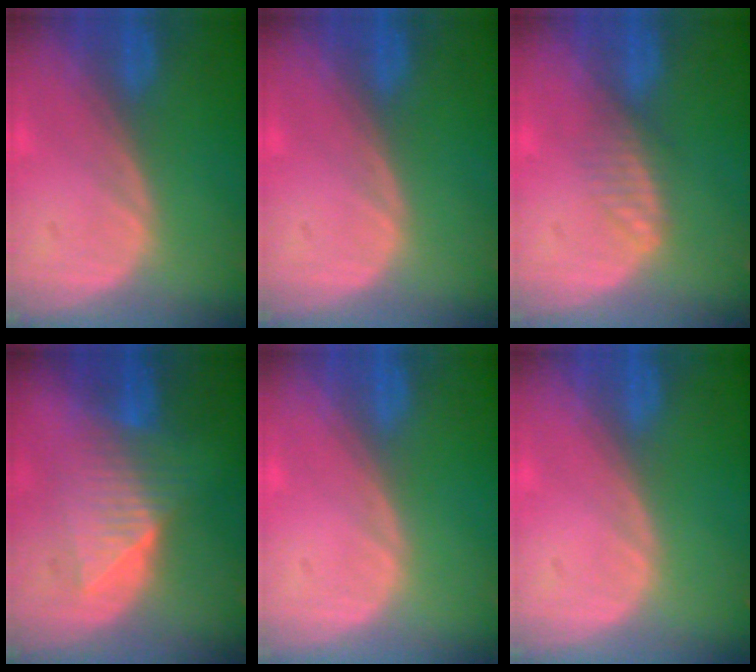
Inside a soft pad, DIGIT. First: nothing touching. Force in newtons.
{"total": 0.0}
{"total": 2.3, "press": 2.3, "slide": 0.1}
{"total": 6.5, "press": 6.4, "slide": 0.9}
{"total": 0.0}
{"total": 0.0}